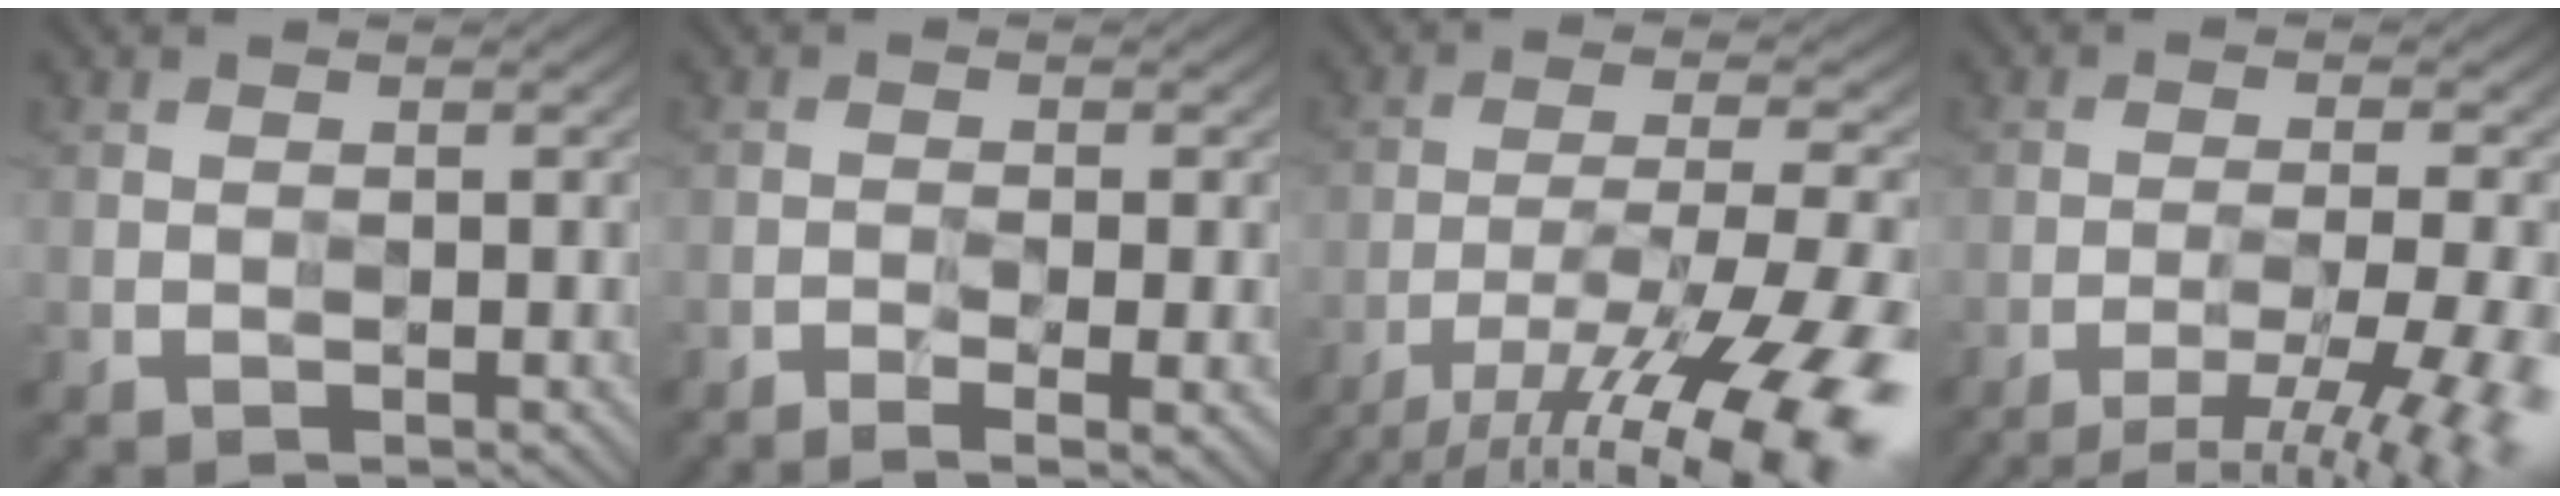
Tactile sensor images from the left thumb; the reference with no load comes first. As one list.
[{"total": 3.5, "force": [-1.7, 0.6, 3.0], "torque": [-0.055, -0.005, -0.028]}, {"total": 16.9, "force": [-11.4, 3.8, 11.9], "torque": [-0.211, -0.028, -0.171]}, {"total": 11.3, "force": [-7.4, 2.1, 8.3], "torque": [-0.133, -0.007, -0.098]}]